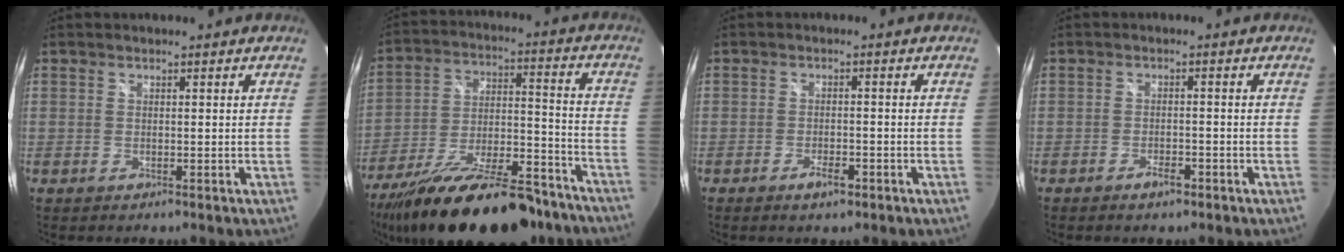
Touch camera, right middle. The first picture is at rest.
{"total": 27.5, "force": [-20.8, 8.3, 15.9], "torque": [-0.282, -0.037, -0.310]}
{"total": 2.6, "force": [-1.6, 0.8, 1.9], "torque": [-0.040, -0.003, -0.028]}
{"total": 2.1, "force": [-1.5, 0.7, 1.3], "torque": [-0.028, -0.001, -0.026]}